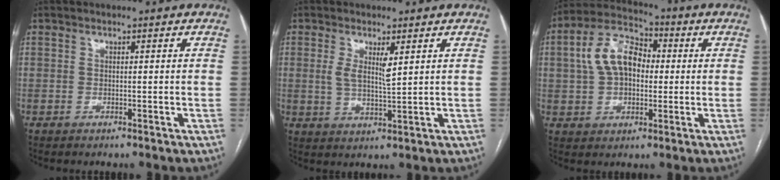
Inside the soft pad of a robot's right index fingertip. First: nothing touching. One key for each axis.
{"total": 4.3, "fx": 1.4, "fy": 0.8, "fz": 3.9, "tx": -0.078, "ty": -0.008, "tz": 0.030}
{"total": 10.7, "fx": 1.3, "fy": 6.9, "fz": 8.2, "tx": -0.174, "ty": 0.036, "tz": 0.022}